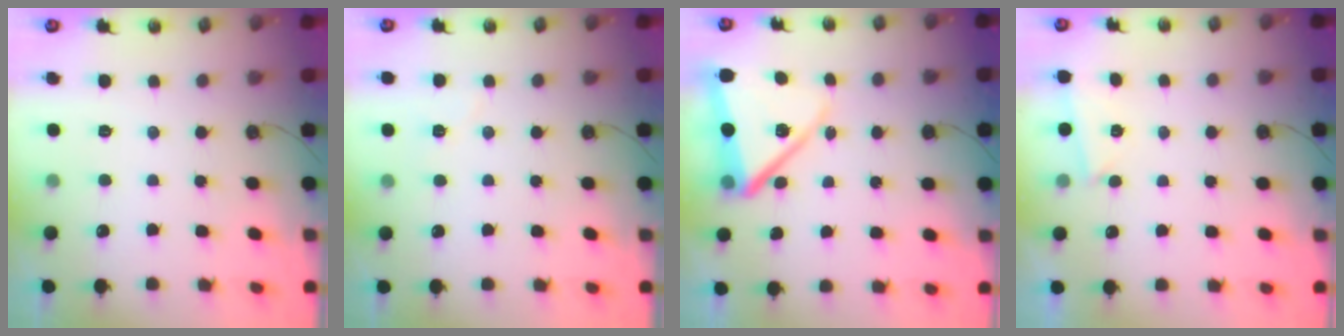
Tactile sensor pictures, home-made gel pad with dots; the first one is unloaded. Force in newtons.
{"total": 5.4, "press": 4.8, "slide": 2.3}
{"total": 13.0, "press": 12.9, "slide": 1.4}
{"total": 1.9, "press": 1.7, "slide": 0.7}